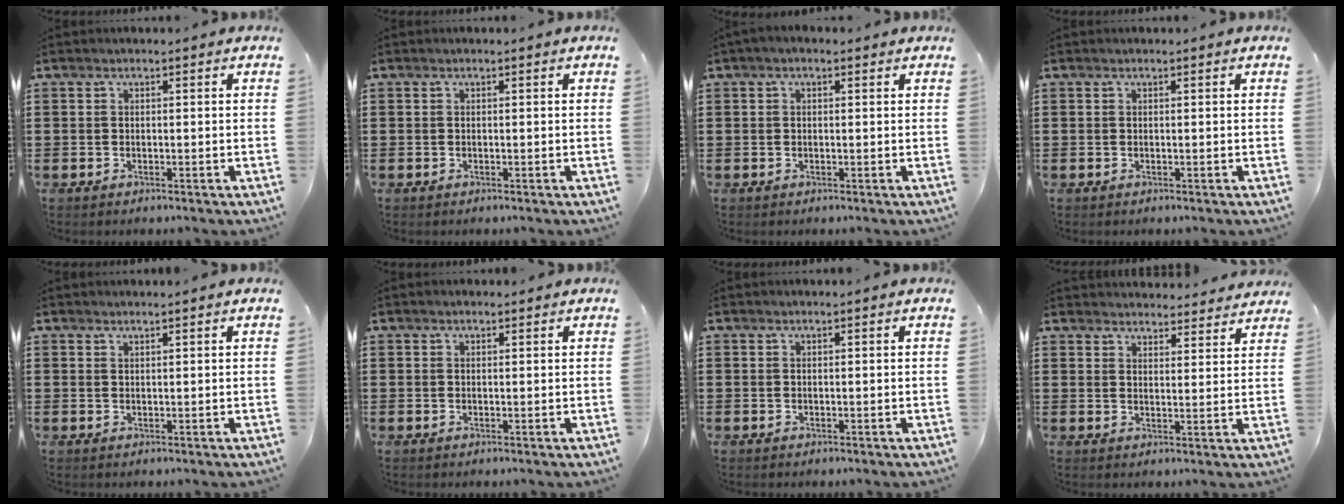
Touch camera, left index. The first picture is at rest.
{"total": 0.0}
{"total": 0.9, "force": [0.0, 0.6, 0.7], "torque": [-0.013, 0.006, -0.002]}
{"total": 0.0}
{"total": 1.0, "force": [0.9, -0.1, 0.4], "torque": [-0.008, -0.003, 0.017]}
{"total": 0.5, "force": [0.5, 0.2, 0.2], "torque": [-0.004, 0.002, 0.009]}
{"total": 0.0}
{"total": 3.6, "force": [3.6, 0.2, 0.0], "torque": [-0.002, -0.020, 0.065]}